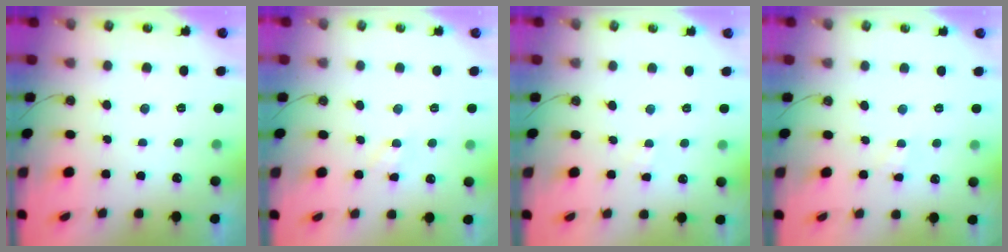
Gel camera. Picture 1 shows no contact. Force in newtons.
{"total": 4.9, "press": 4.9, "slide": 0.7}
{"total": 2.5, "press": 2.5, "slide": 0.5}
{"total": 2.0, "press": 2.0, "slide": 0.3}